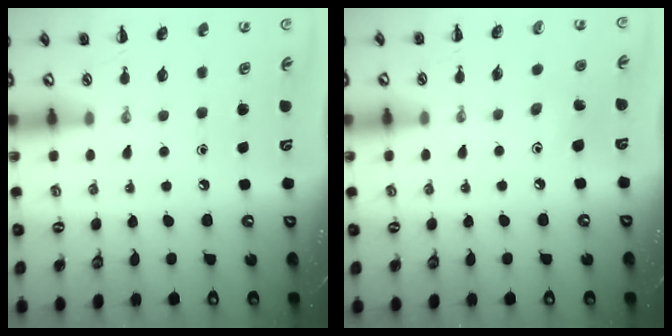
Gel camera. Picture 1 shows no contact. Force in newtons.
{"total": 2.9, "press": 2.8, "slide": 0.8}